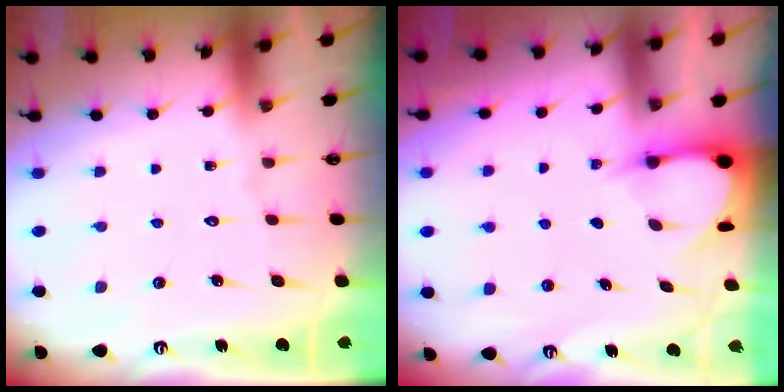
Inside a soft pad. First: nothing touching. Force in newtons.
{"total": 3.5, "press": 3.5, "slide": 0.3}